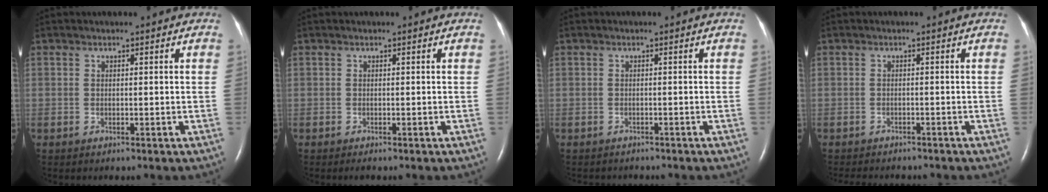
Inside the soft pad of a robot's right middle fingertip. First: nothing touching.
{"total": 0.5, "force": [-0.4, 0.1, 0.3], "torque": [-0.007, -0.002, -0.006]}
{"total": 3.0, "force": [-2.7, 1.1, 0.7], "torque": [-0.013, -0.003, -0.030]}
{"total": 7.3, "force": [-6.4, 2.2, 2.7], "torque": [-0.038, -0.002, -0.080]}